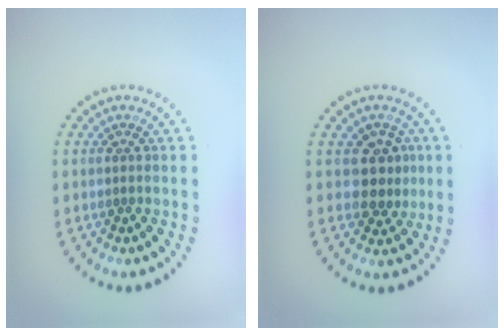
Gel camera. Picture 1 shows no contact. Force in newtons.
{"total": 2.9, "press": 2.7, "slide": 1.1}